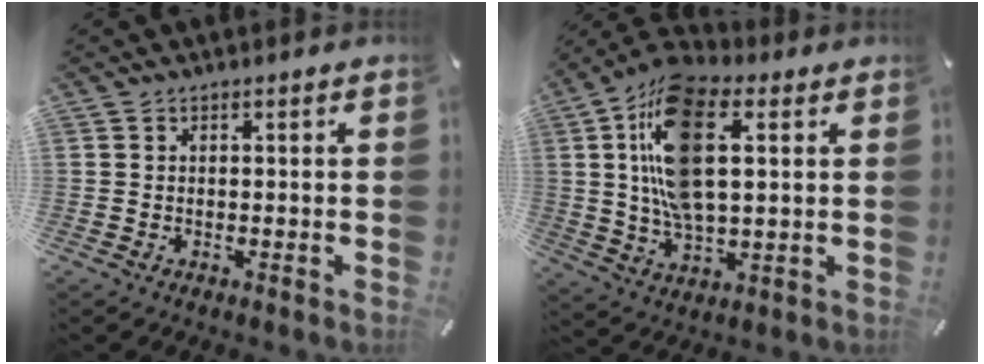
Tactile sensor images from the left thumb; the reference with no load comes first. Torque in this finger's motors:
{"motor_torque": [2.74, 2.26, 1.93, -0.84, 0.39]}